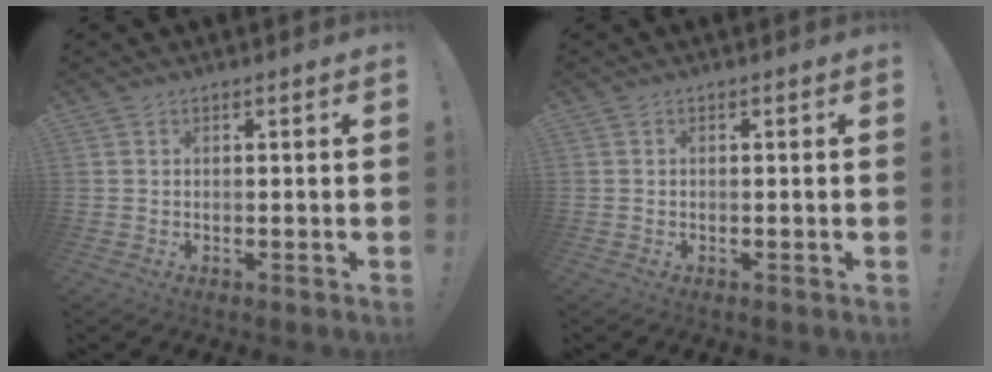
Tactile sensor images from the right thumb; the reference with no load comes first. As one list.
[{"total": 0.0}]